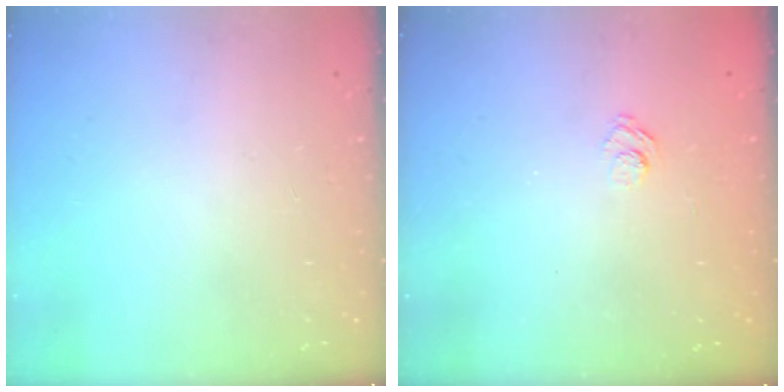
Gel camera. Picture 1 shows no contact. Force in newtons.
{"total": 3.1, "press": 2.8, "slide": 1.3}